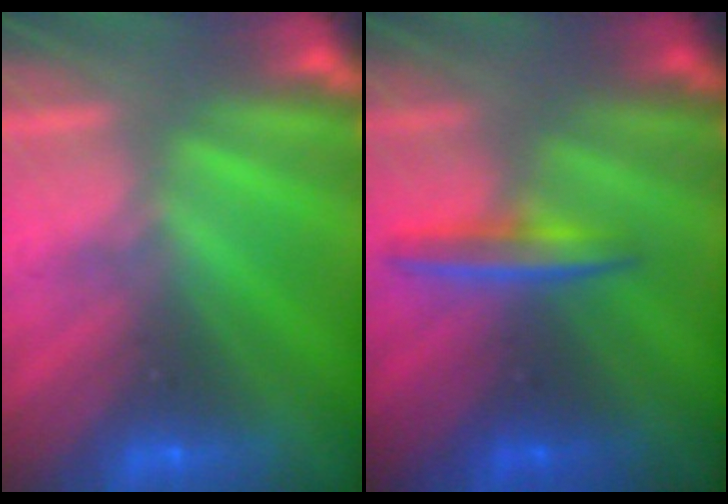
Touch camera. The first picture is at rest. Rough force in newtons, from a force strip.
{"total": 1.5}